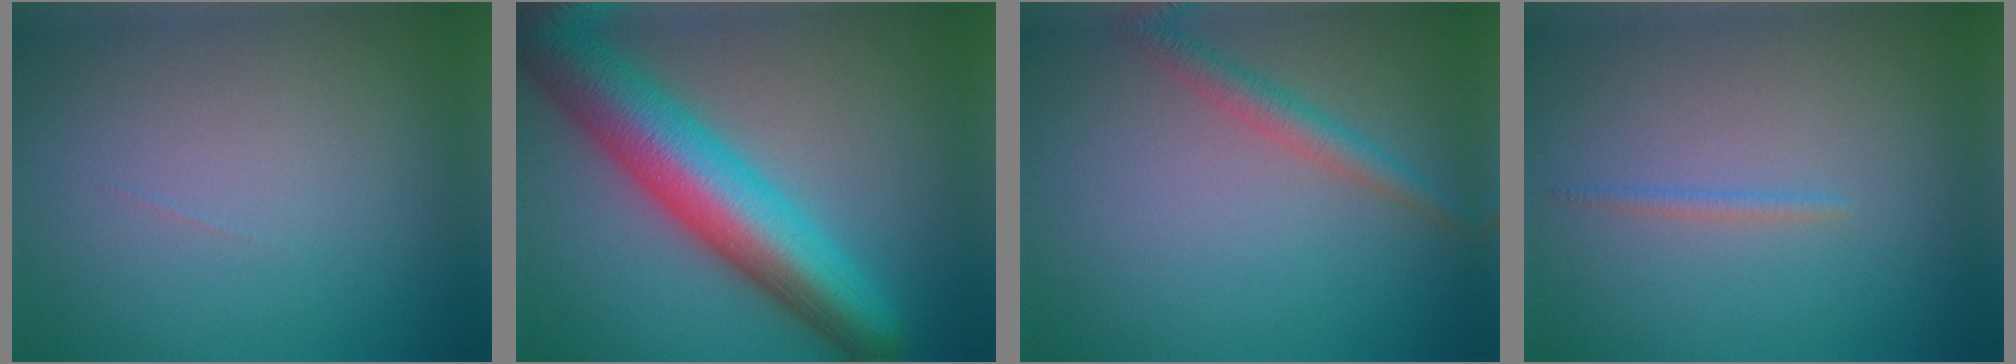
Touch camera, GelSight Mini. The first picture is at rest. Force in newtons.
{"total": 10.9, "press": 10.9, "slide": 0.3}
{"total": 2.4, "press": 2.4, "slide": 0.1}
{"total": 0.7, "press": 0.7, "slide": 0.1}